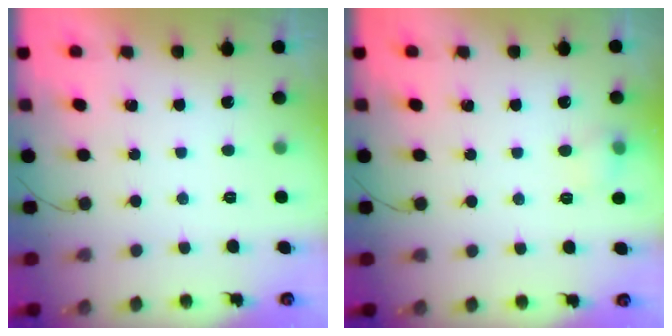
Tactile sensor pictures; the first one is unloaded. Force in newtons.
{"total": 5.5, "press": 5.3, "slide": 1.4}